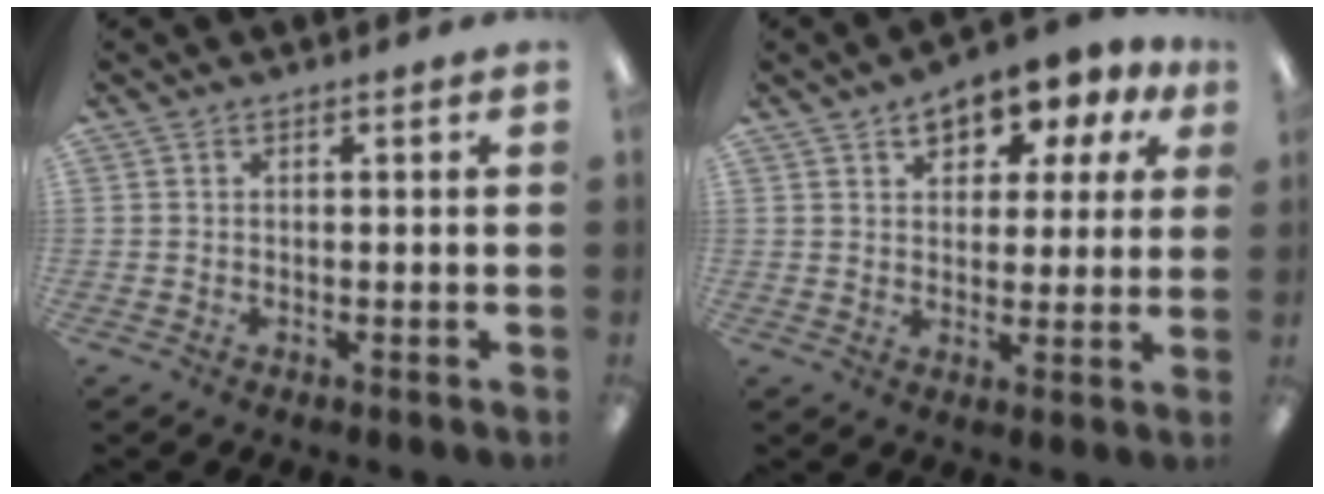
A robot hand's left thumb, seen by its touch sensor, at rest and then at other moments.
{"total": 9.3, "force": [6.0, 5.0, 4.9], "torque": [-0.072, -0.024, 0.103]}